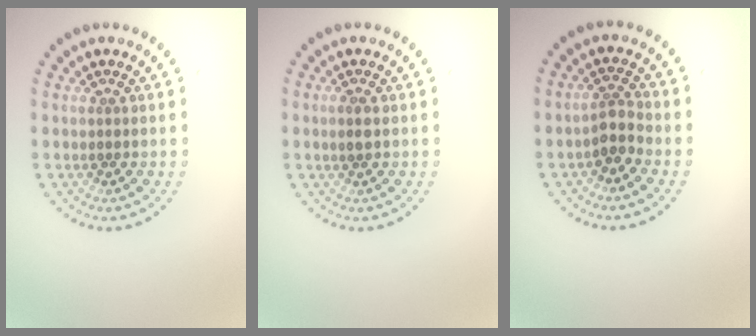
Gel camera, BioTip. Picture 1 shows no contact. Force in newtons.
{"total": 1.2, "press": 1.1, "slide": 0.4}
{"total": 2.1, "press": 1.7, "slide": 1.3}